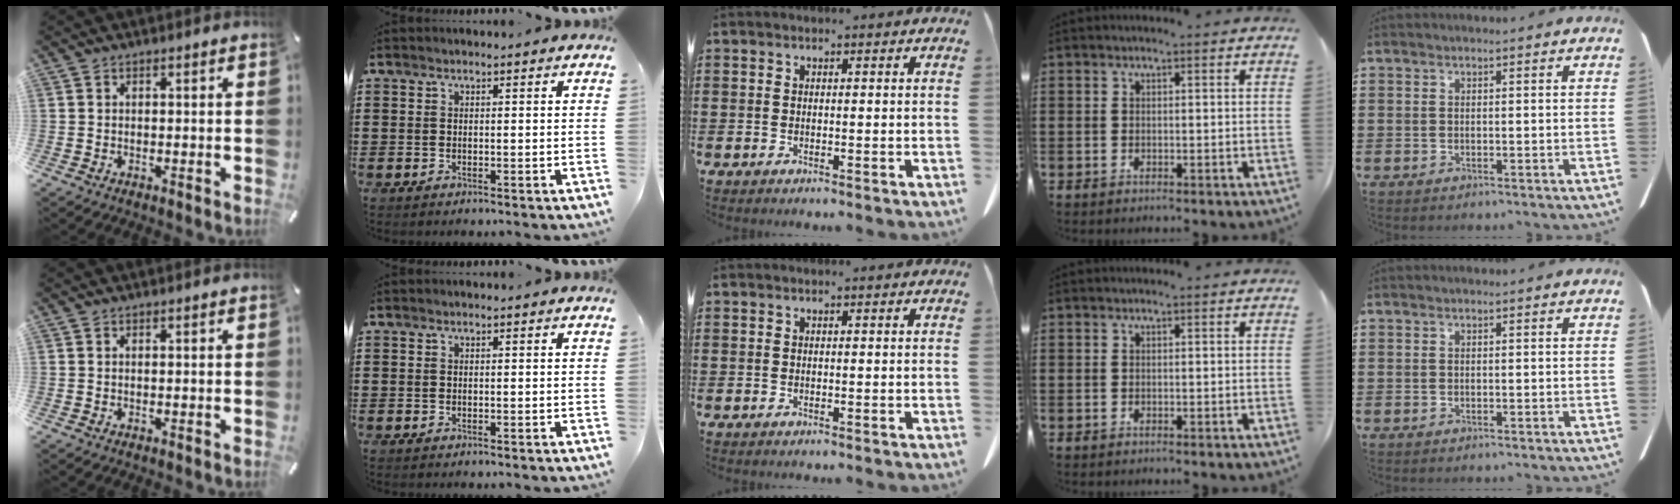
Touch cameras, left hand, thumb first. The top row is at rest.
{}